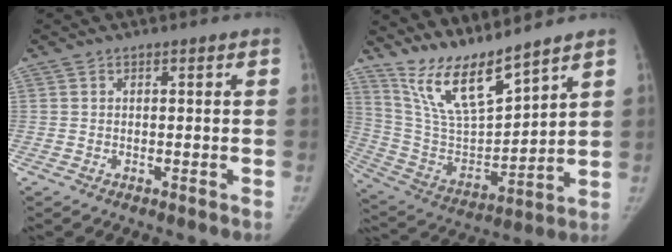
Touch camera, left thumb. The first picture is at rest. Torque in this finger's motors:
{"motor_torque": [0.04, 0.19, 1.00, -1.78, 0.05]}